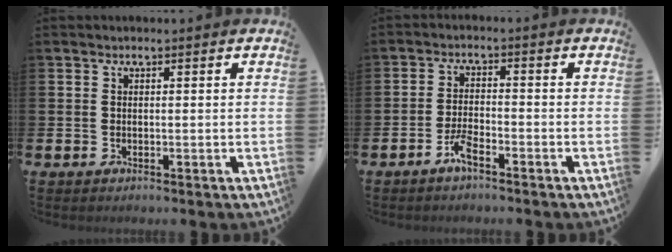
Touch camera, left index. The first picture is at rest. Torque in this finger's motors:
{"motor_torque": [0.27, 0.36, 0.04, 0.06]}